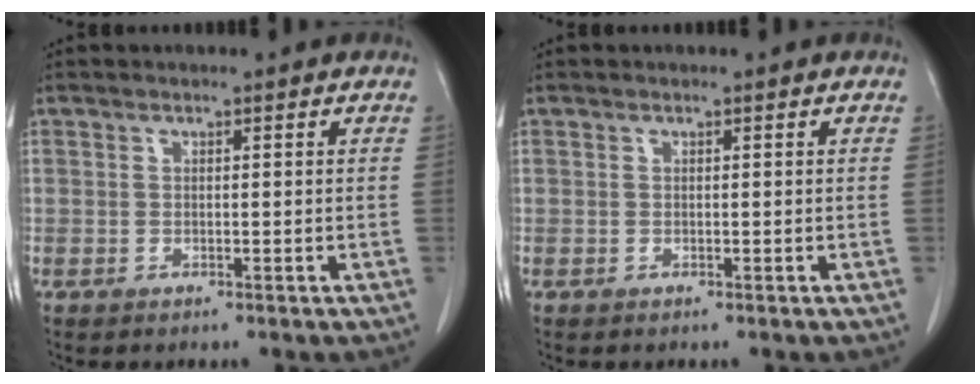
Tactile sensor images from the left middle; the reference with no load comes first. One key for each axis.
{"total": 0.0}